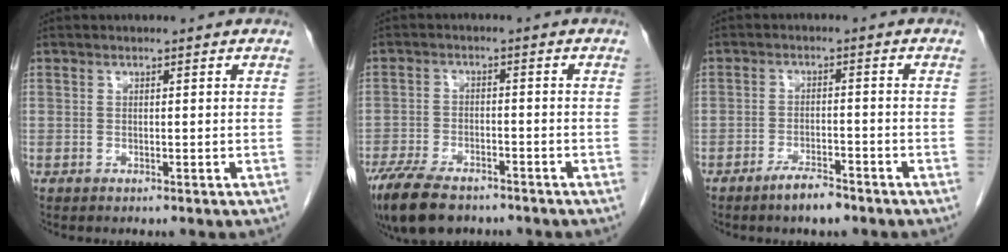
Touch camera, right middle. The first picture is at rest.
{"total": 10.7, "force": [-8.1, 4.0, 5.7], "torque": [-0.110, -0.017, -0.133]}
{"total": 4.0, "force": [-3.2, 0.8, 2.3], "torque": [-0.048, -0.003, -0.054]}